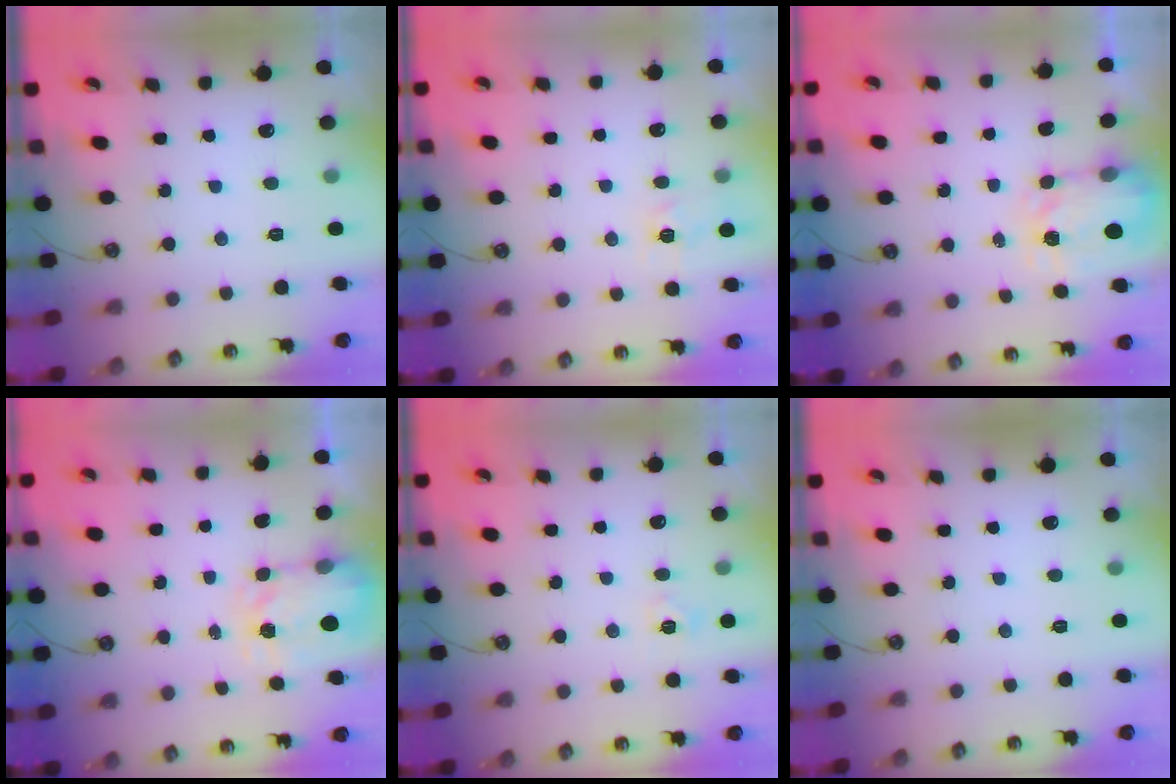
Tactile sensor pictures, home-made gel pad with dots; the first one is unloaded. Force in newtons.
{"total": 5.5, "press": 5.5, "slide": 0.8}
{"total": 3.8, "press": 3.8, "slide": 0.5}
{"total": 3.7, "press": 3.7, "slide": 0.5}
{"total": 3.6, "press": 3.5, "slide": 0.5}
{"total": 0.0}